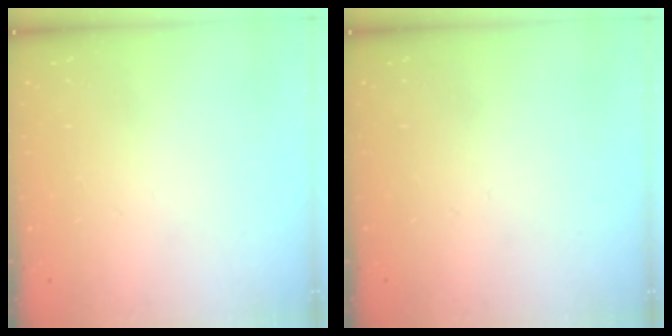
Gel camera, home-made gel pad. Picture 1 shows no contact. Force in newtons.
{"total": 0.0}